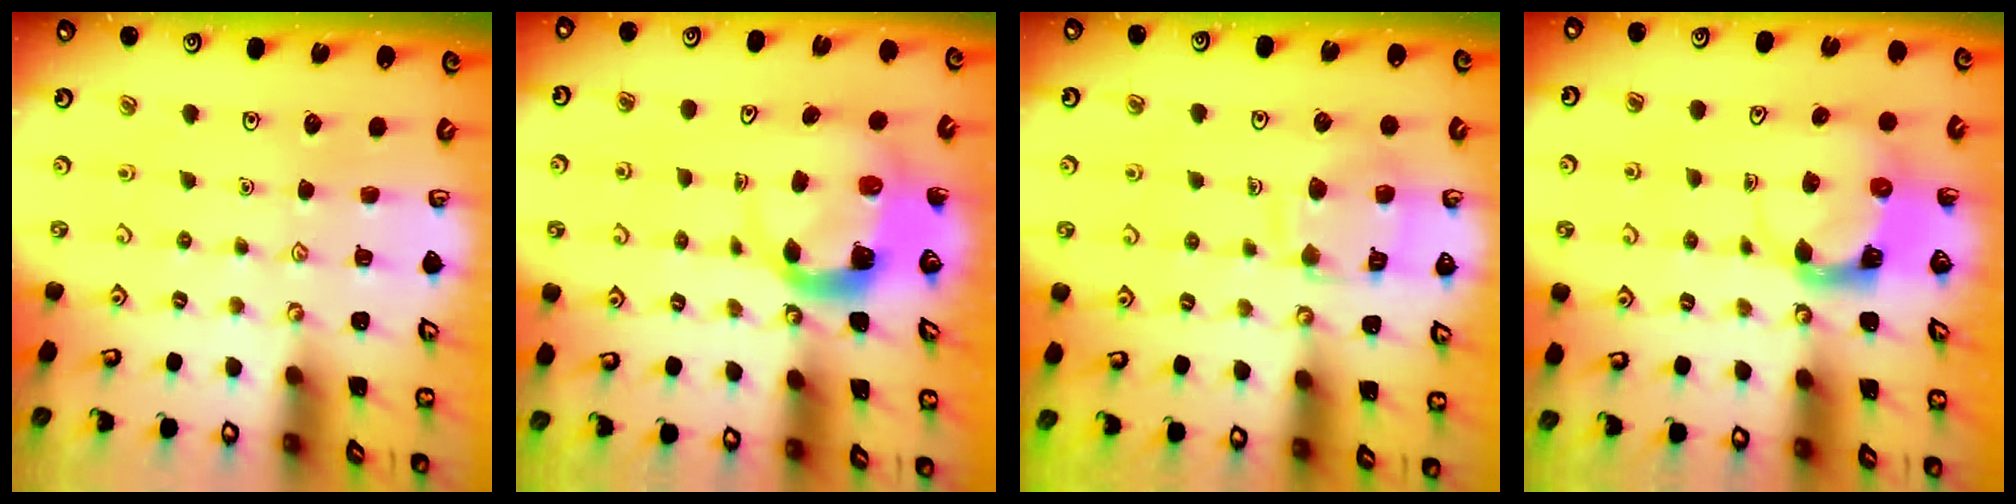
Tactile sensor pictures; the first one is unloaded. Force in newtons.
{"total": 4.6, "press": 4.5, "slide": 0.5}
{"total": 11.4, "press": 11.3, "slide": 1.0}
{"total": 3.9, "press": 3.8, "slide": 0.6}